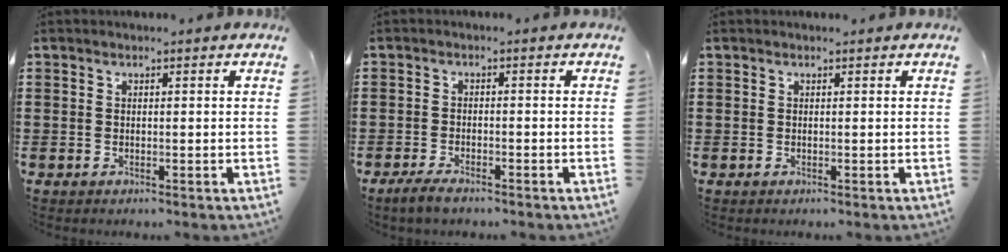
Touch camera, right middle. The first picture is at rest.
{"total": 2.2, "force": [-1.7, 0.6, 1.3], "torque": [-0.038, -0.002, -0.036]}
{"total": 0.0}